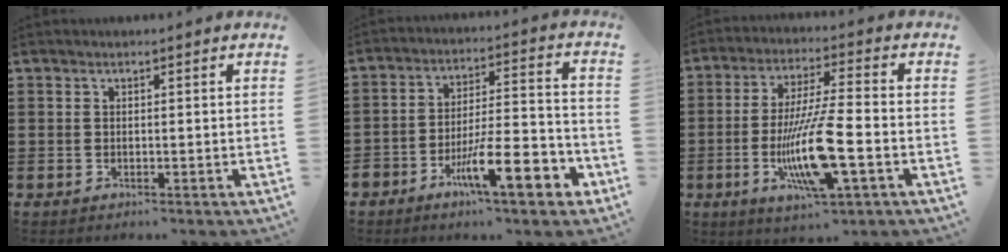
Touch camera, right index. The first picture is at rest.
{"total": 12.0, "force": [-6.8, 3.3, 9.3], "torque": [-0.156, 0.020, -0.118]}
{"total": 13.2, "force": [-4.0, 2.2, 12.4], "torque": [-0.247, -0.015, -0.076]}